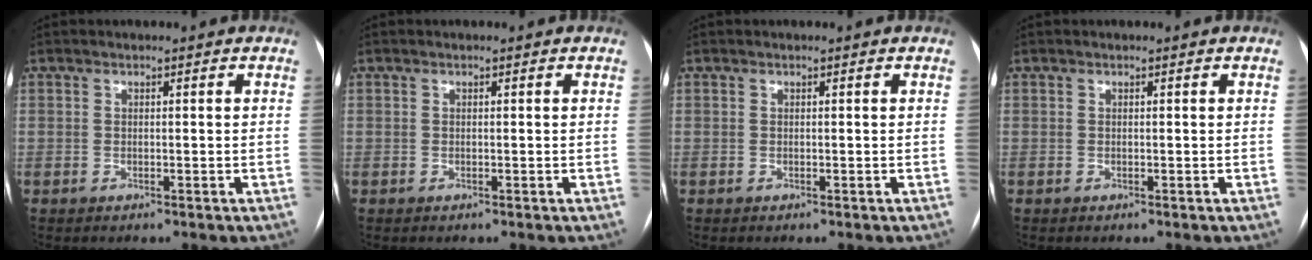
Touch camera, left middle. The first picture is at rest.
{"total": 0.0}
{"total": 0.0}
{"total": 0.0}